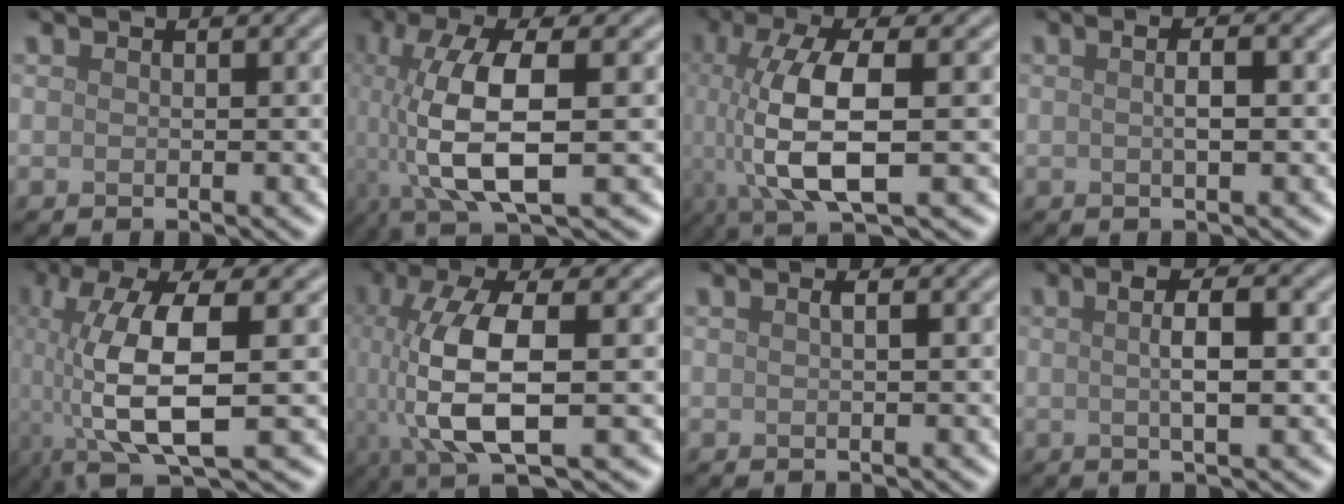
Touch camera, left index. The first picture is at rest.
{"total": 10.1, "force": [-1.6, 3.4, 9.4], "torque": [-0.198, 0.000, -0.032]}
{"total": 9.2, "force": [-0.8, 2.9, 8.7], "torque": [-0.177, -0.002, -0.015]}
{"total": 2.0, "force": [0.2, 0.5, 1.9], "torque": [-0.023, -0.002, 0.001]}
{"total": 10.3, "force": [-2.0, 3.3, 9.6], "torque": [-0.194, -0.001, -0.039]}
{"total": 9.9, "force": [-1.6, 3.3, 9.2], "torque": [-0.197, -0.001, -0.033]}
{"total": 0.8, "force": [0.2, 0.2, 0.8], "torque": [-0.015, 0.005, 0.004]}
{"total": 3.6, "force": [0.3, 0.7, 3.5], "torque": [-0.058, 0.005, 0.005]}